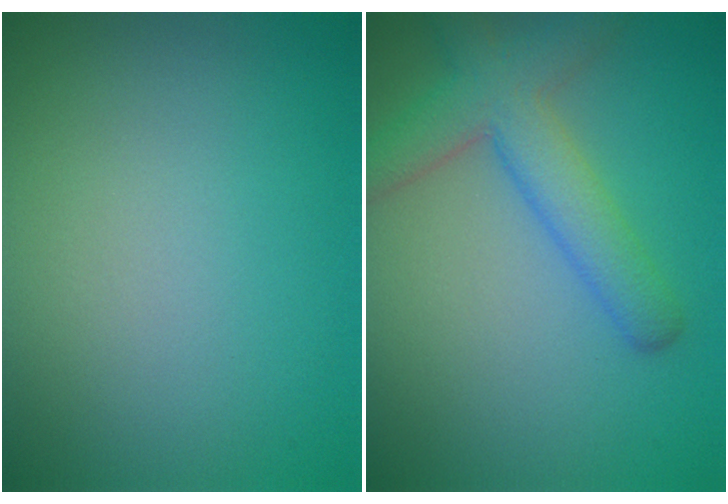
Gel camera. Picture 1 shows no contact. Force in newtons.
{"total": 4.9, "press": 4.9, "slide": 0.3}